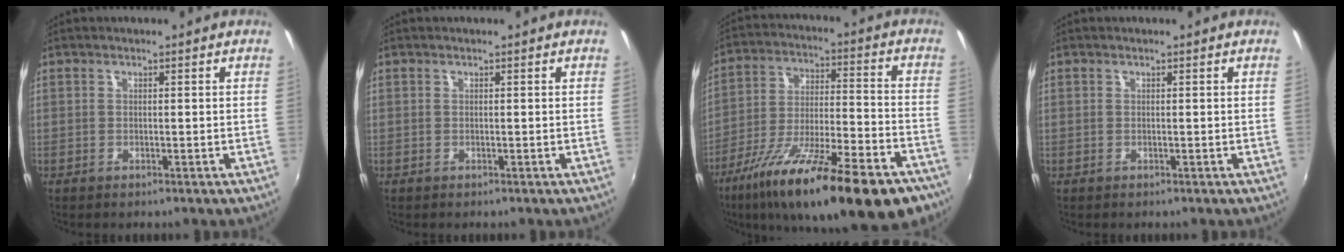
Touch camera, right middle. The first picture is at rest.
{"total": 0.0}
{"total": 27.3, "force": [-18.3, 6.4, 19.3], "torque": [-0.324, -0.066, -0.280]}
{"total": 0.0}